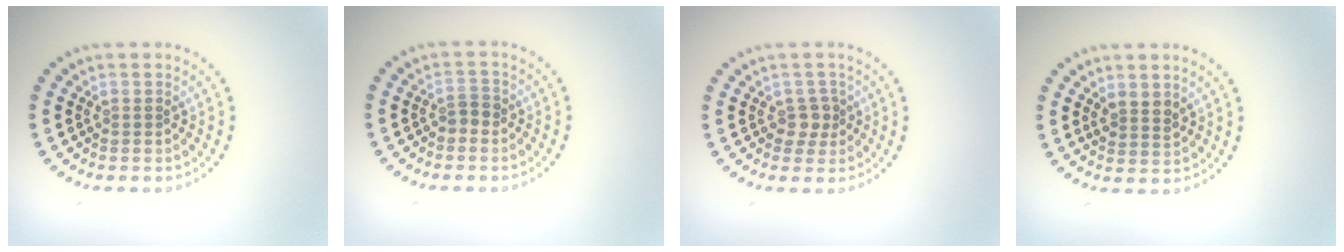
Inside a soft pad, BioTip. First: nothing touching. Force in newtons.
{"total": 1.1, "press": 1.1, "slide": 0.4}
{"total": 1.6, "press": 1.3, "slide": 0.9}
{"total": 1.5, "press": 1.3, "slide": 0.7}